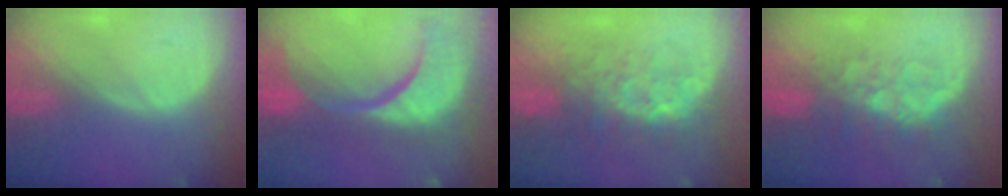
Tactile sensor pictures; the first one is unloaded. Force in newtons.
{"total": 15.5, "press": 12.2, "slide": 9.5}
{"total": 7.9, "press": 7.7, "slide": 1.6}
{"total": 8.1, "press": 7.1, "slide": 3.8}